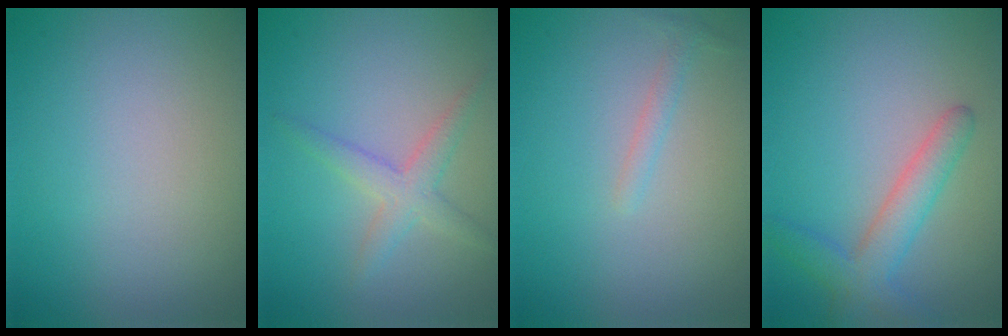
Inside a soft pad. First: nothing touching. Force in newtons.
{"total": 2.4, "press": 2.4, "slide": 0.0}
{"total": 0.9, "press": 0.9, "slide": 0.0}
{"total": 3.3, "press": 3.3, "slide": 0.2}